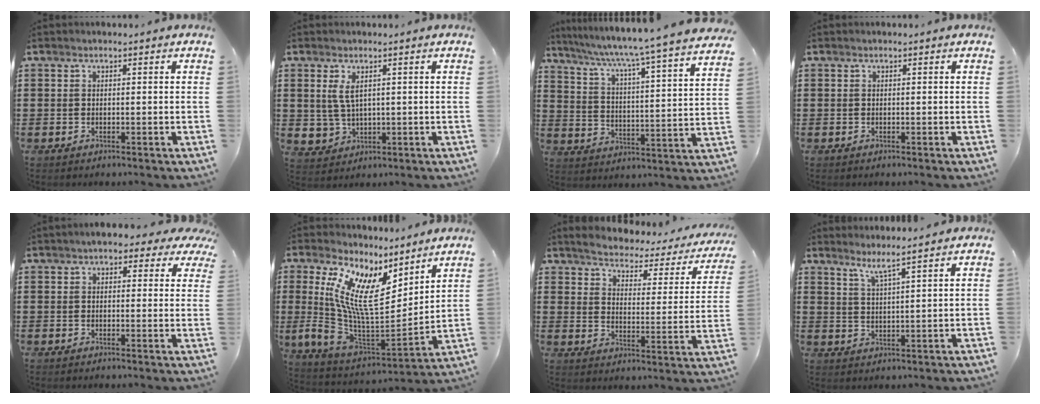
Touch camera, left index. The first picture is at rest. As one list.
[{"total": 3.4, "force": [1.4, 2.0, 2.4], "torque": [-0.054, 0.007, 0.025]}, {"total": 5.3, "force": [4.4, -1.3, 2.7], "torque": [-0.071, -0.054, 0.061]}, {"total": 0.0}, {"total": 2.9, "force": [2.1, 1.4, 1.5], "torque": [-0.022, -0.002, 0.032]}, {"total": 12.2, "force": [6.8, 4.1, 9.2], "torque": [-0.221, -0.055, 0.120]}, {"total": 2.8, "force": [2.7, 0.3, 0.7], "torque": [-0.035, -0.026, 0.036]}, {"total": 3.5, "force": [3.1, -0.8, 1.6], "torque": [-0.041, -0.013, 0.052]}]